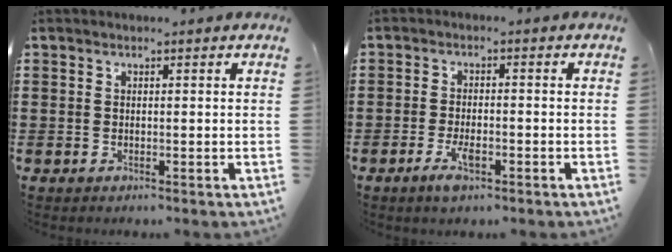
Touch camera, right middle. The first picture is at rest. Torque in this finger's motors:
{"motor_torque": [0.73, 0.77, 0.00, 0.00]}